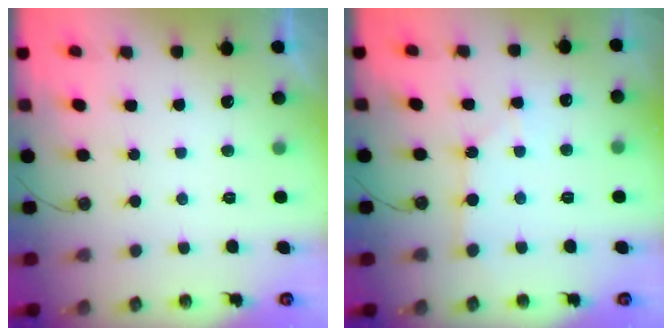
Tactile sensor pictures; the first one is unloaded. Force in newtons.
{"total": 3.0, "press": 2.9, "slide": 0.4}